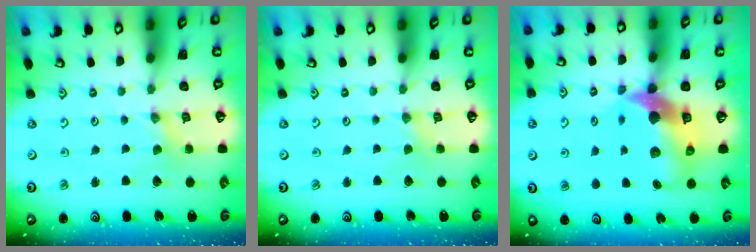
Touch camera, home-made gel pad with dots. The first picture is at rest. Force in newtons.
{"total": 1.5, "press": 1.4, "slide": 0.3}
{"total": 13.9, "press": 13.7, "slide": 2.1}